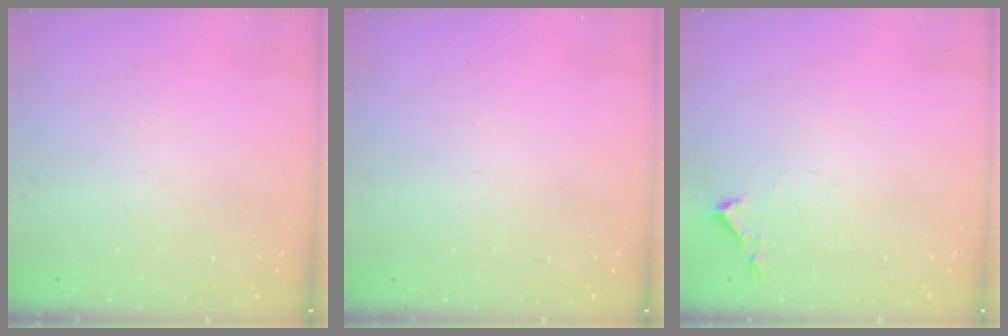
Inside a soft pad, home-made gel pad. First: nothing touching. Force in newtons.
{"total": 0.0}
{"total": 2.9, "press": 2.9, "slide": 0.5}